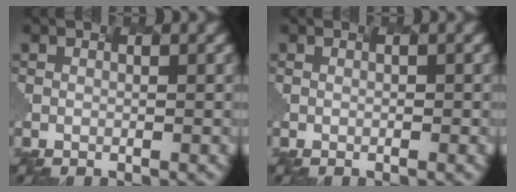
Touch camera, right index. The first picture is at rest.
{"total": 0.0}